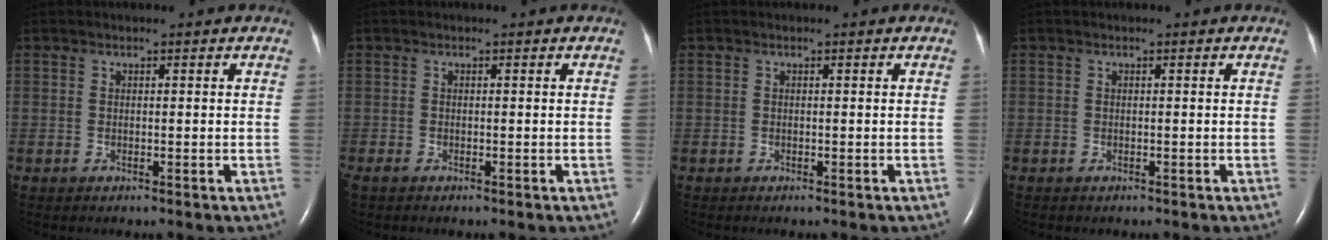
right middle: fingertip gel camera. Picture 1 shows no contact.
{"total": 0.8, "force": [-0.6, 0.3, 0.5], "torque": [-0.017, -0.003, -0.011]}
{"total": 0.0}
{"total": 0.0}